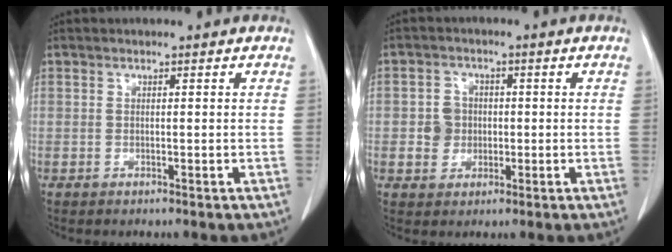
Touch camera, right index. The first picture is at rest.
{"total": 3.7, "force": [-0.2, 3.6, 1.1], "torque": [-0.016, 0.012, 0.004]}